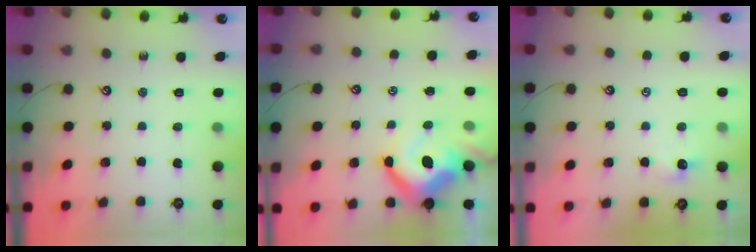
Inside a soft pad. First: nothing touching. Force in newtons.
{"total": 11.8, "press": 11.6, "slide": 2.0}
{"total": 1.1, "press": 1.0, "slide": 0.4}